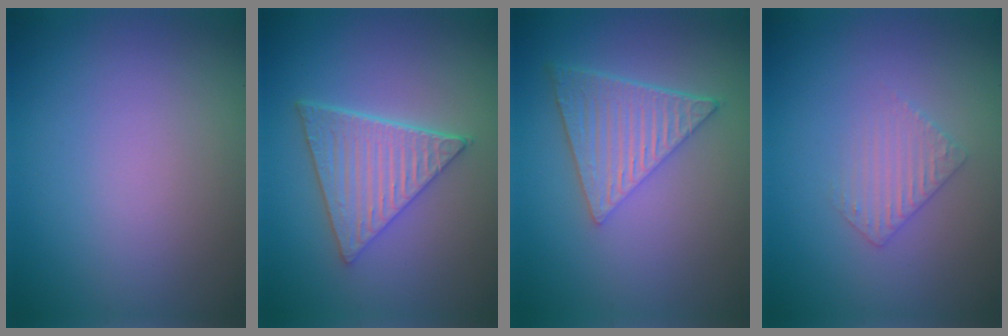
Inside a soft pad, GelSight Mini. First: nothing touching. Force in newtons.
{"total": 5.9, "press": 4.4, "slide": 4.0}
{"total": 6.4, "press": 4.4, "slide": 4.7}
{"total": 1.9, "press": 1.9, "slide": 0.5}